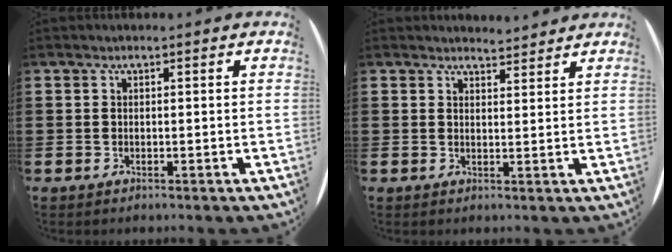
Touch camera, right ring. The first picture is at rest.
{"total": 2.5, "force": [2.4, 0.2, -0.2], "torque": [-0.001, -0.007, 0.046]}